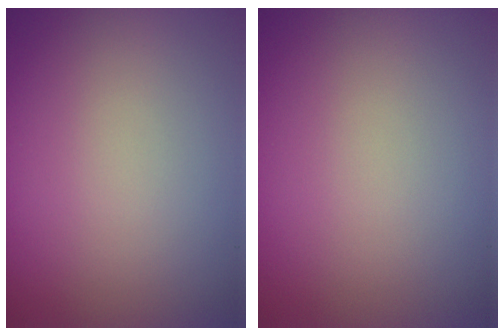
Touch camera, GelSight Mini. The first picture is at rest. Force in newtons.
{"total": 0.0}